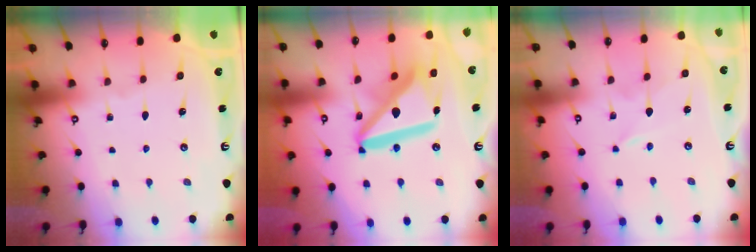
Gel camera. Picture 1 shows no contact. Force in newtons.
{"total": 17.5, "press": 17.4, "slide": 2.1}
{"total": 1.6, "press": 1.5, "slide": 0.2}